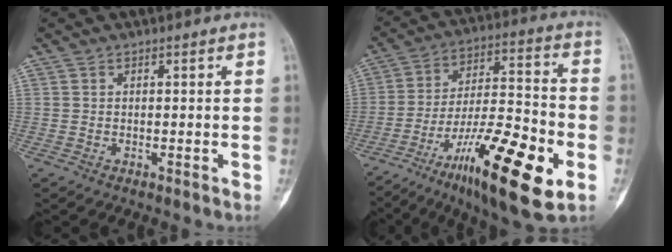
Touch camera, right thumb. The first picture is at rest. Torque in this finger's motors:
{"motor_torque": [0.36, 0.81, 1.49, -0.95, 0.13]}